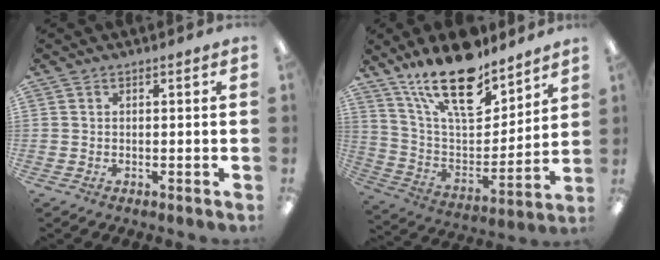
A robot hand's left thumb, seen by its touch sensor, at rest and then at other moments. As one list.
[{"total": 21.1, "force": [15.0, 8.4, 12.2], "torque": [-0.214, -0.090, 0.264]}]